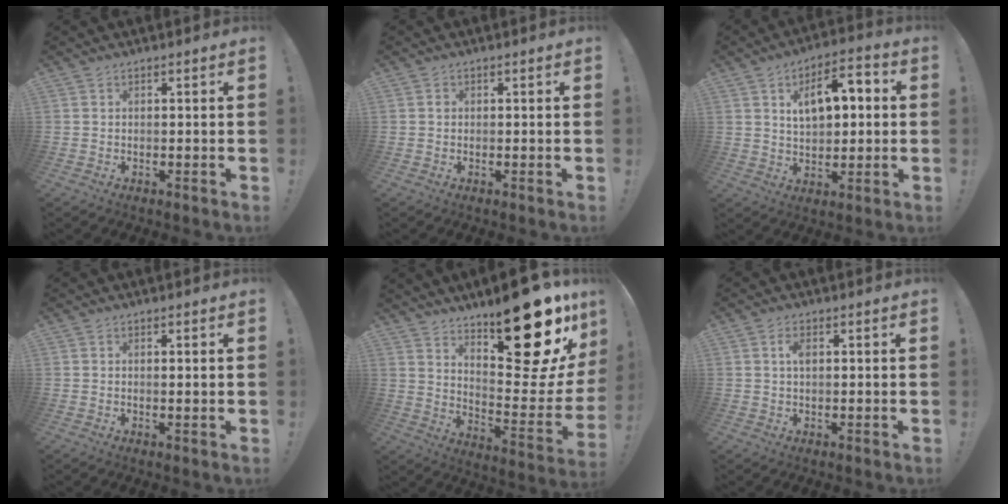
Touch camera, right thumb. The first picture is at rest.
{"total": 0.8, "force": [-0.2, 0.8, 0.3], "torque": [-0.005, 0.004, -0.004]}
{"total": 11.7, "force": [3.2, 6.9, 8.9], "torque": [-0.116, -0.005, 0.053]}
{"total": 0.9, "force": [0.3, -0.2, 0.8], "torque": [-0.007, -0.003, 0.004]}
{"total": 25.4, "force": [16.0, 8.1, 18.0], "torque": [-0.223, -0.128, 0.265]}
{"total": 2.6, "force": [0.6, 1.4, 2.1], "torque": [-0.029, 0.000, 0.005]}